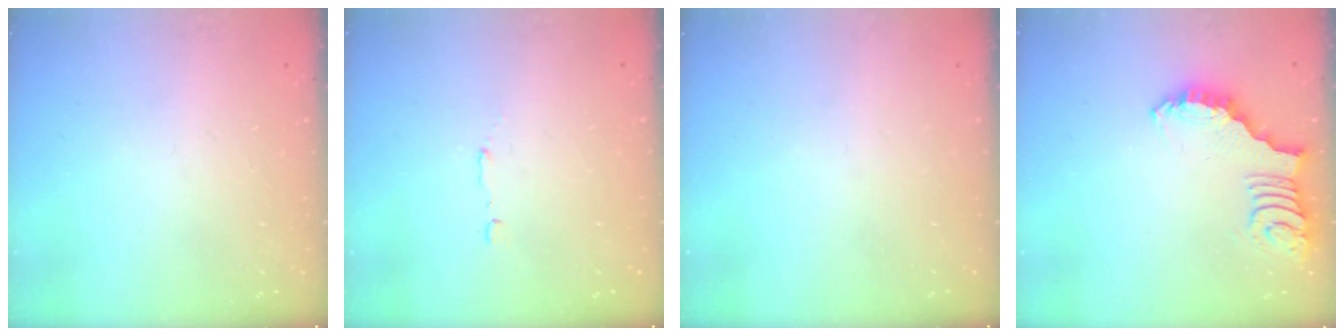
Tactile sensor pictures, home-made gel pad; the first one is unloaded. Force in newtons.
{"total": 2.9, "press": 2.9, "slide": 0.6}
{"total": 0.0}
{"total": 2.6, "press": 2.5, "slide": 0.5}